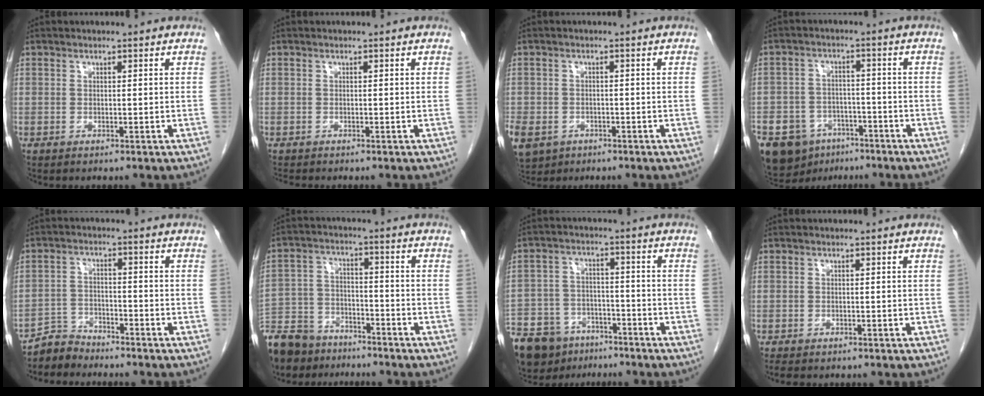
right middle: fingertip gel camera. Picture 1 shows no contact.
{"total": 0.8, "force": [-0.8, -0.1, 0.2], "torque": [-0.012, -0.006, -0.014]}
{"total": 17.2, "force": [-7.5, 13.8, 7.0], "torque": [-0.240, -0.020, -0.103]}
{"total": 13.4, "force": [-8.3, 9.1, 5.2], "torque": [-0.123, 0.007, -0.125]}
{"total": 4.1, "force": [-3.9, 0.9, -0.7], "torque": [0.012, -0.005, -0.076]}
{"total": 14.2, "force": [-11.7, 6.4, 4.7], "torque": [-0.106, 0.005, -0.202]}
{"total": 16.8, "force": [-12.6, 9.1, 6.3], "torque": [-0.159, -0.004, -0.199]}
{"total": 1.9, "force": [-1.6, 0.7, 0.8], "torque": [-0.022, -0.008, -0.021]}